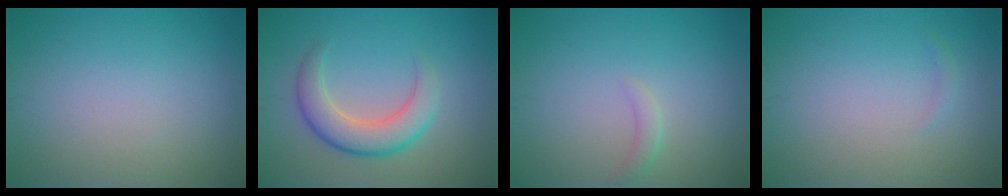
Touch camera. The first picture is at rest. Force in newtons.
{"total": 4.8, "press": 4.7, "slide": 0.4}
{"total": 1.0, "press": 1.0, "slide": 0.1}
{"total": 0.5, "press": 0.5, "slide": 0.0}